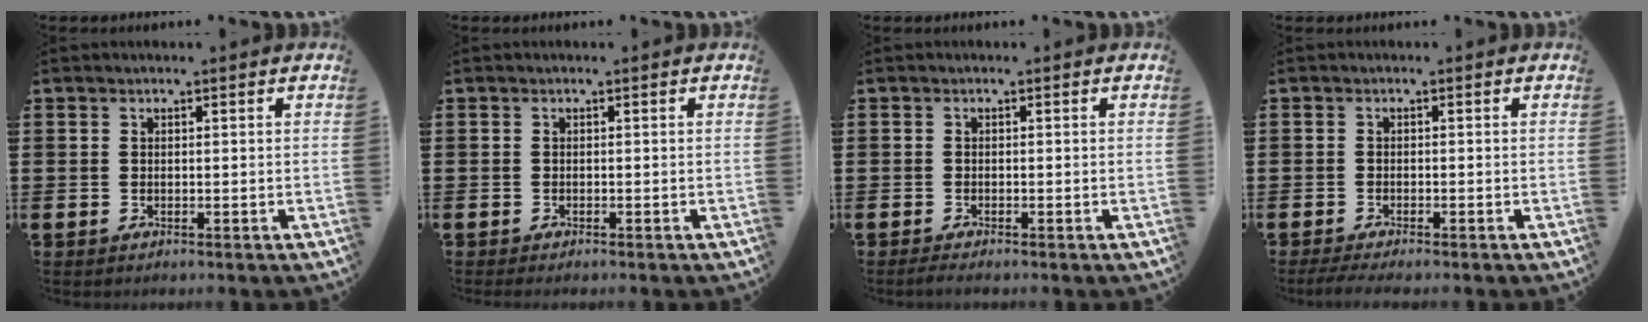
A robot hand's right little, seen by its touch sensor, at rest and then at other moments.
{"total": 0.0}
{"total": 0.8, "force": [-0.6, 0.1, 0.5], "torque": [-0.009, -0.002, -0.011]}
{"total": 1.2, "force": [-0.9, 0.1, 0.8], "torque": [-0.013, -0.002, -0.017]}